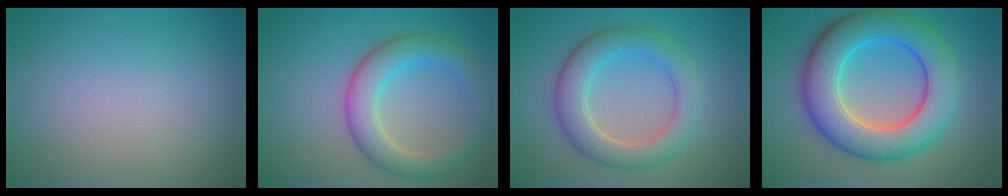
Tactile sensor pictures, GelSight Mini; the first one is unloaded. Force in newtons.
{"total": 4.8, "press": 4.8, "slide": 0.1}
{"total": 5.3, "press": 5.2, "slide": 0.5}
{"total": 9.8, "press": 9.8, "slide": 0.2}